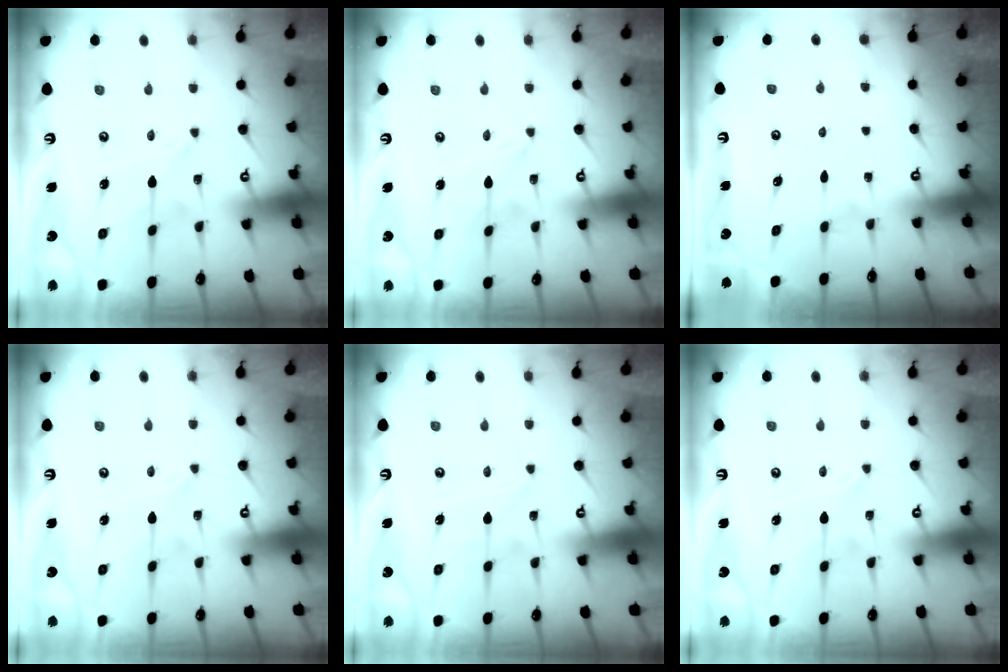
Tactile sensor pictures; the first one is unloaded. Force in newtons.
{"total": 0.0}
{"total": 0.0}
{"total": 0.0}
{"total": 0.6, "press": 0.6, "slide": 0.0}
{"total": 0.0}